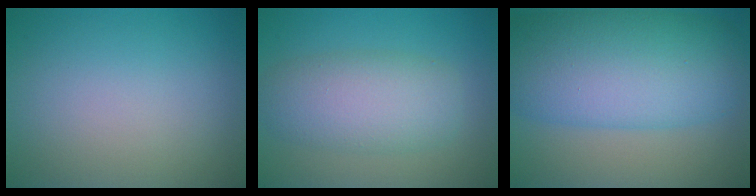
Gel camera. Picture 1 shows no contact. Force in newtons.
{"total": 5.7, "press": 5.7, "slide": 0.1}
{"total": 12.0, "press": 12.0, "slide": 0.2}